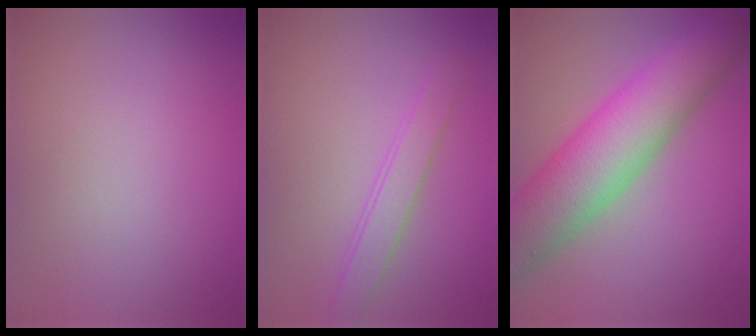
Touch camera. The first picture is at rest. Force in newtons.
{"total": 1.7, "press": 1.7, "slide": 0.1}
{"total": 9.7, "press": 9.6, "slide": 0.6}